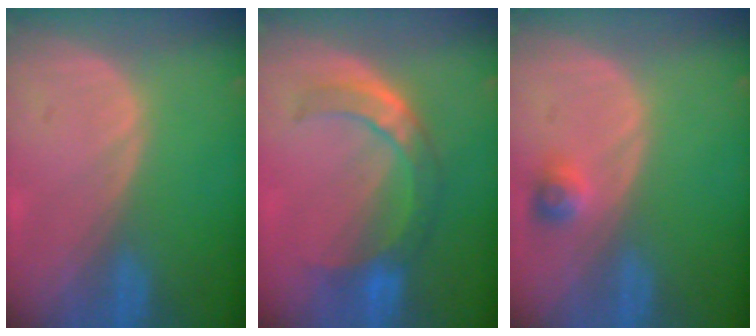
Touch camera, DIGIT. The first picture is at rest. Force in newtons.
{"total": 6.9, "press": 6.7, "slide": 1.4}
{"total": 2.2, "press": 2.2, "slide": 0.2}